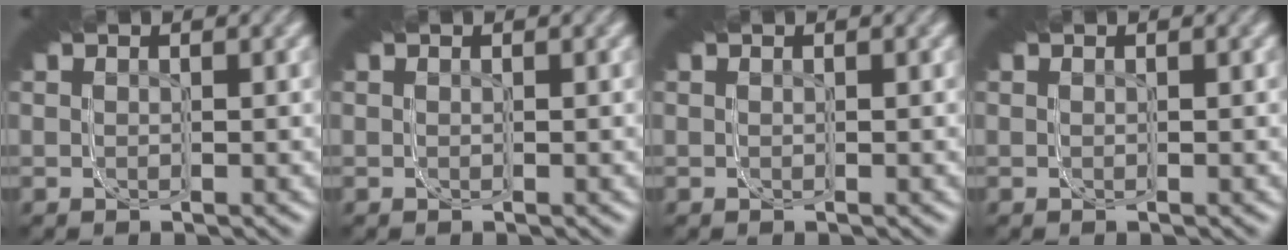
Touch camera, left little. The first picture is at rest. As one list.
[{"total": 0.0}, {"total": 0.0}, {"total": 0.0}]